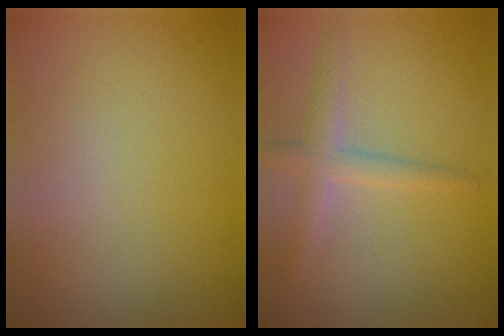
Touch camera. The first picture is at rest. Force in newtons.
{"total": 2.6, "press": 2.5, "slide": 0.1}